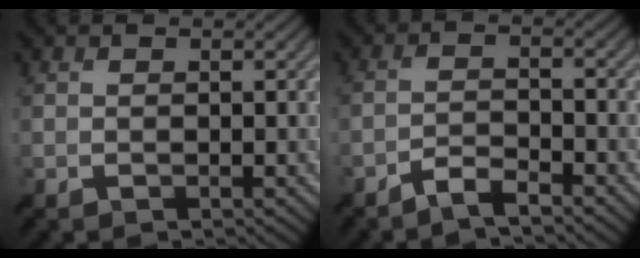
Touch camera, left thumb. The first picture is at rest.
{"total": 3.1, "force": [-2.5, 0.4, 1.7], "torque": [-0.035, 0.005, -0.054]}